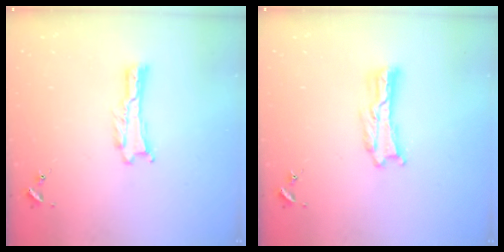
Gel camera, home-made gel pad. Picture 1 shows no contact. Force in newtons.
{"total": 0.8, "press": 0.8, "slide": 0.2}